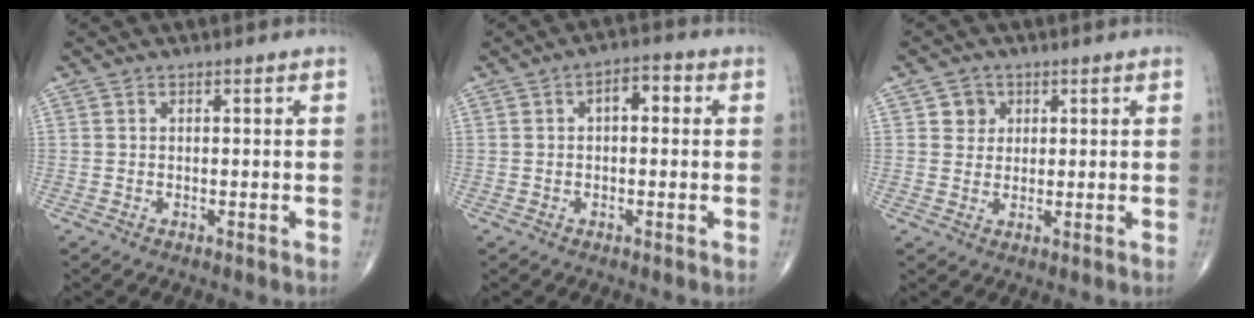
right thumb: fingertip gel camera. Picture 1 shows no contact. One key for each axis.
{"total": 4.3, "fx": 0.8, "fy": 2.3, "fz": 3.5, "tx": -0.042, "ty": 0.016, "tz": 0.005}
{"total": 3.3, "fx": 1.2, "fy": 3.0, "fz": 0.7, "tx": 0.009, "ty": -0.003, "tz": 0.015}